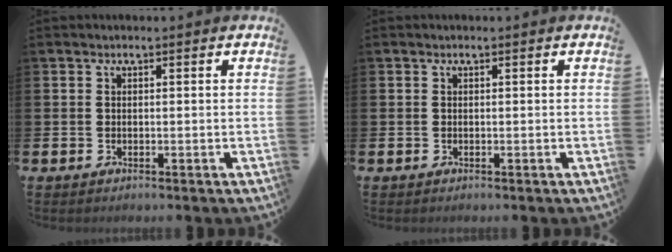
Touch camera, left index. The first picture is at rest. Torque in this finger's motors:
{"motor_torque": [0.01, 0.00, -0.03, 0.00]}